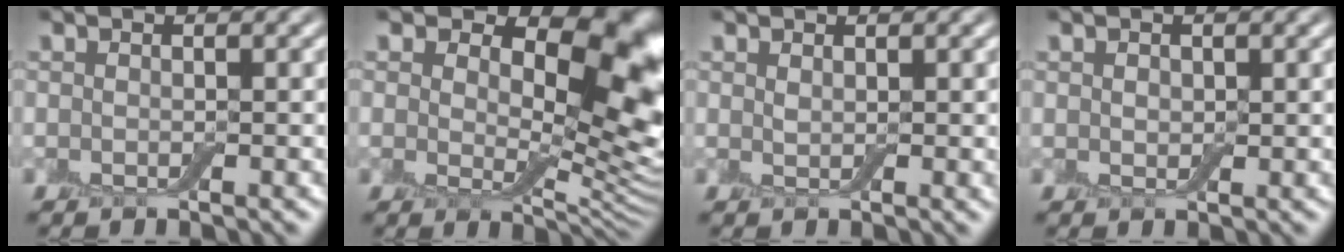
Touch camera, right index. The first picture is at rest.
{"total": 13.0, "force": [4.9, 6.7, 10.0], "torque": [-0.128, -0.006, 0.085]}
{"total": 0.6, "force": [0.4, 0.2, 0.4], "torque": [-0.009, 0.002, 0.010]}
{"total": 0.7, "force": [0.3, 0.6, 0.4], "torque": [-0.010, 0.001, 0.005]}